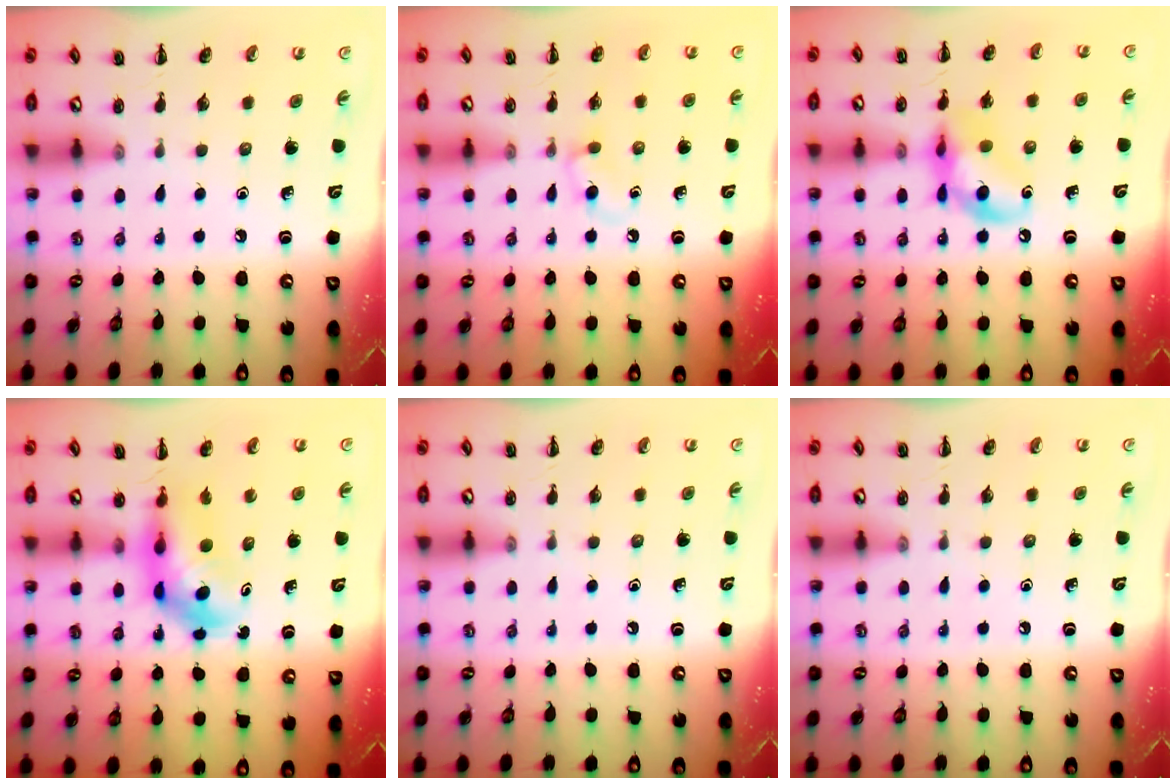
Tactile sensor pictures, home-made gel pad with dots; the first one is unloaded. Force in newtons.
{"total": 3.7, "press": 3.4, "slide": 1.4}
{"total": 13.3, "press": 13.1, "slide": 2.5}
{"total": 5.4, "press": 5.3, "slide": 0.9}
{"total": 0.0}
{"total": 0.0}